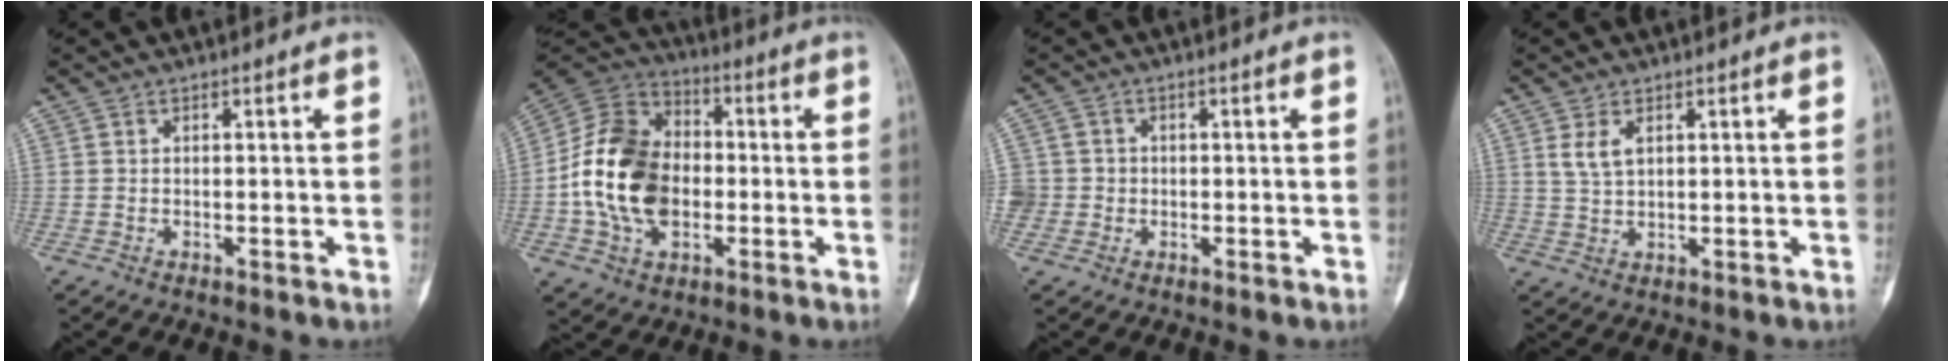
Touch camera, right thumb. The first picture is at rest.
{"total": 18.0, "force": [-2.3, 12.9, 12.4], "torque": [-0.210, 0.025, -0.043]}
{"total": 3.4, "force": [-0.4, 3.4, 0.1], "torque": [0.023, 0.010, -0.010]}
{"total": 3.4, "force": [1.5, 1.8, 2.5], "torque": [-0.048, -0.004, 0.036]}